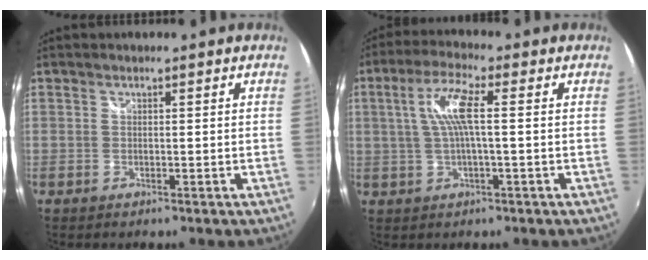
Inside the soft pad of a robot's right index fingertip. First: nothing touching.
{"total": 7.4, "force": [0.8, 1.0, 7.3], "torque": [-0.141, 0.007, 0.018]}